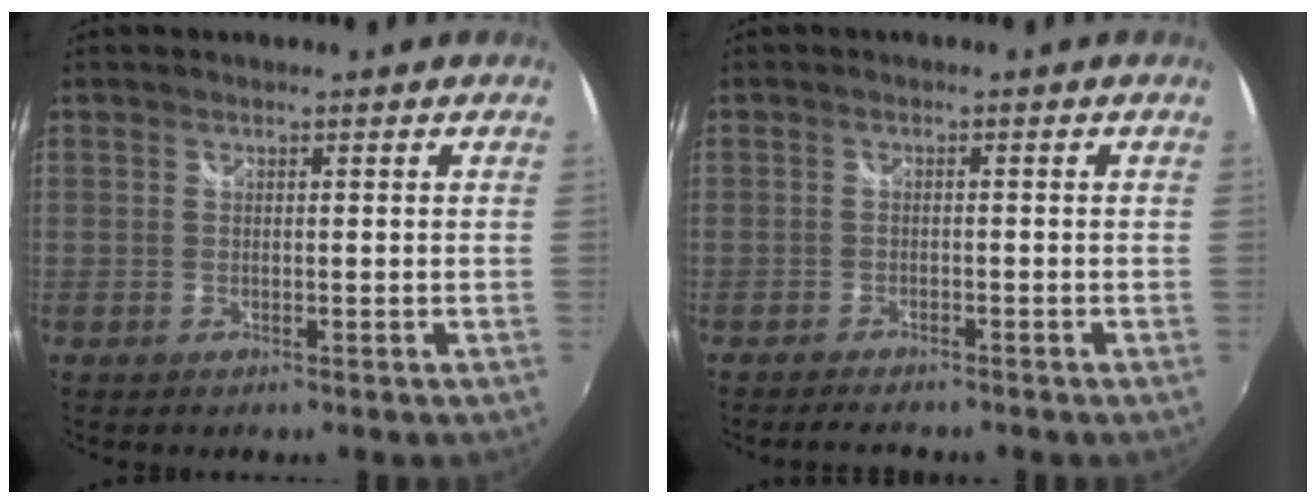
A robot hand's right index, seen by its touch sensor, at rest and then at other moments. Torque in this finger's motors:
{"motor_torque": [0.09, 0.03, 0.09, 0.01]}